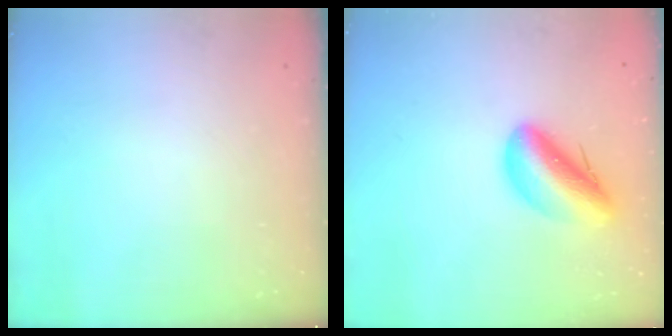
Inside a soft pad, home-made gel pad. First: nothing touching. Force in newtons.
{"total": 12.4, "press": 11.8, "slide": 3.8}